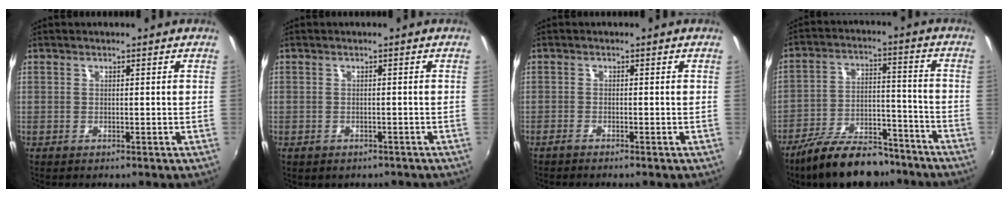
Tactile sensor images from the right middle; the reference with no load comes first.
{"total": 1.8, "force": [-1.0, 1.3, 0.7], "torque": [-0.017, -0.006, -0.009]}
{"total": 1.1, "force": [-1.0, 0.0, 0.5], "torque": [-0.016, -0.002, -0.023]}
{"total": 16.2, "force": [-12.8, 6.2, 7.9], "torque": [-0.149, 0.005, -0.196]}